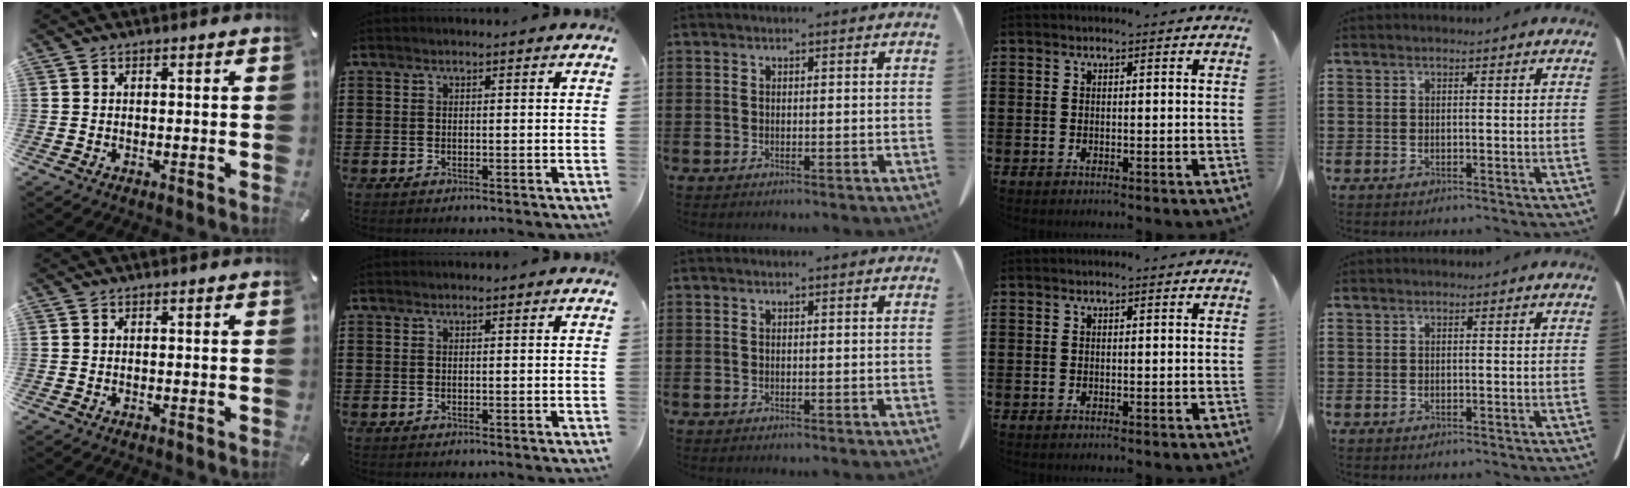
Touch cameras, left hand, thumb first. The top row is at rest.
{}